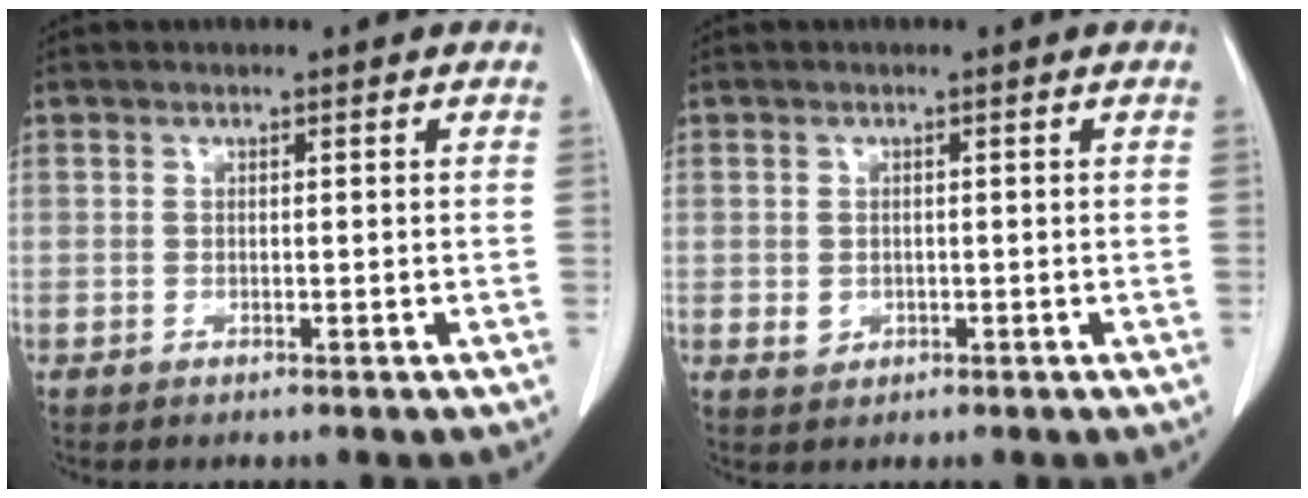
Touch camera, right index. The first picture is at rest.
{"total": 1.8, "force": [-0.1, 1.7, 0.7], "torque": [-0.016, -0.001, 0.006]}